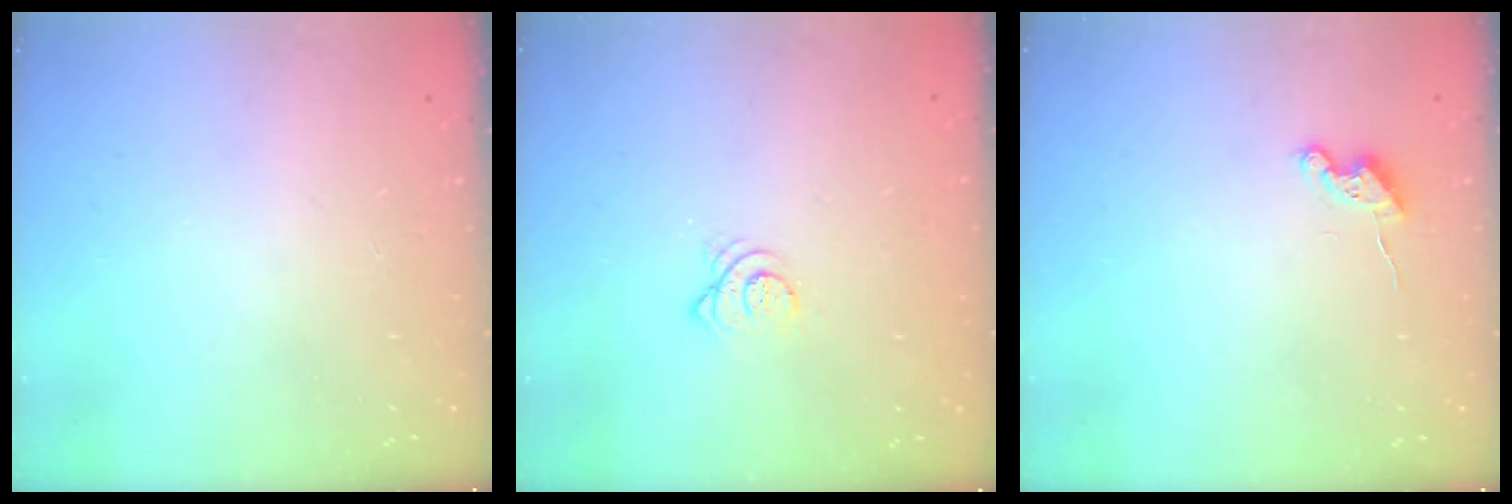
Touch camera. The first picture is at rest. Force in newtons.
{"total": 3.5, "press": 3.5, "slide": 0.1}
{"total": 5.1, "press": 5.1, "slide": 0.6}